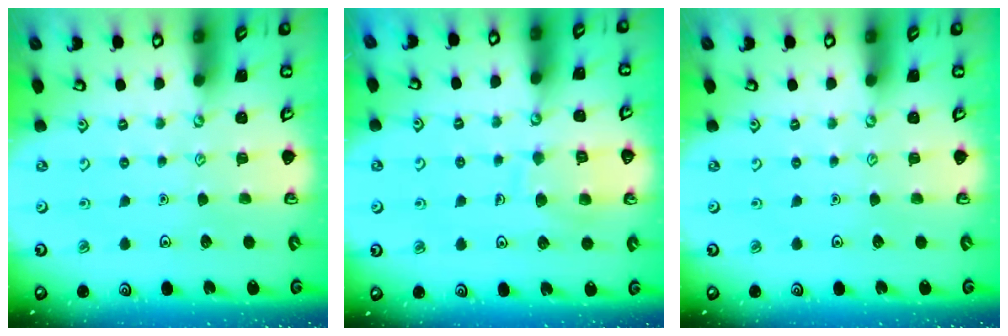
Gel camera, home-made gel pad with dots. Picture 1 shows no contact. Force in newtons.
{"total": 9.6, "press": 9.6, "slide": 0.9}
{"total": 0.0}